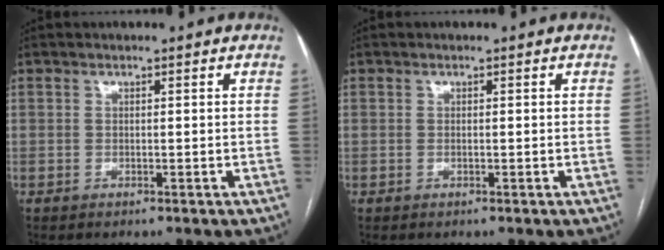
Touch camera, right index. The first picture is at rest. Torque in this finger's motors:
{"motor_torque": [0.14, 0.01, 0.04, 0.00]}